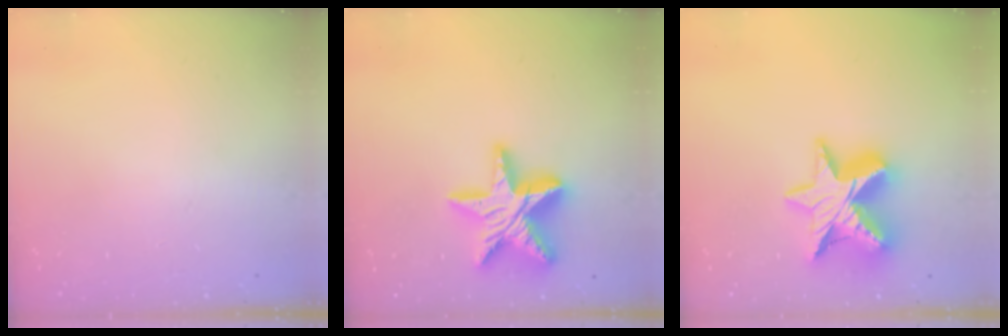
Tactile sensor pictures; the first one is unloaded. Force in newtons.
{"total": 22.8, "press": 22.7, "slide": 2.0}
{"total": 16.1, "press": 16.0, "slide": 1.3}